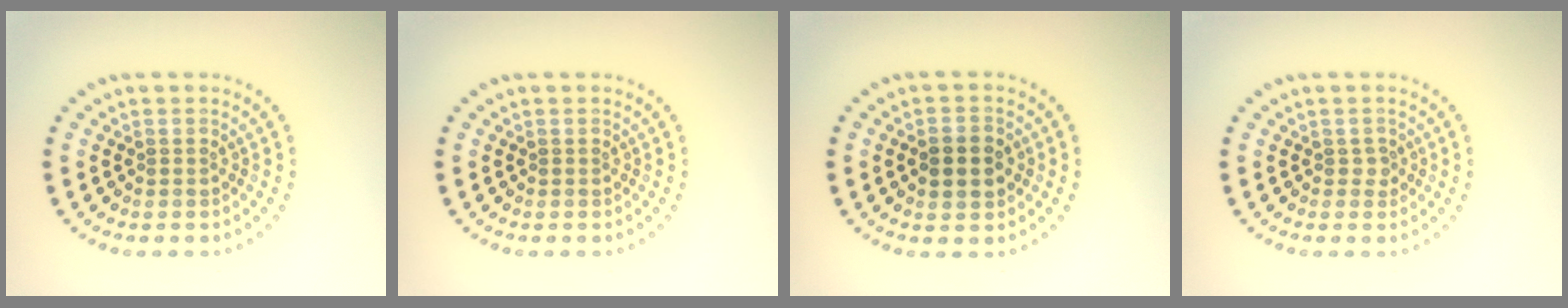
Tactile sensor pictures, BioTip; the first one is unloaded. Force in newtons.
{"total": 0.0}
{"total": 3.8, "press": 3.8, "slide": 0.2}
{"total": 0.9, "press": 0.6, "slide": 0.6}